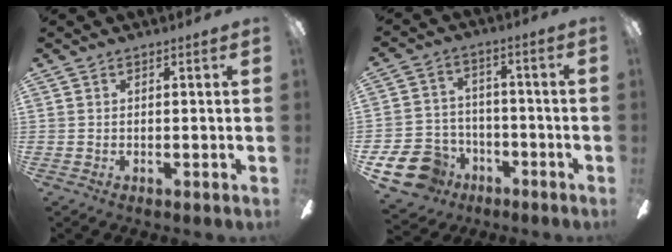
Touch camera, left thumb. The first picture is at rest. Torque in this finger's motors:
{"motor_torque": [-0.15, 0.35, 0.06, 0.03, 0.03]}